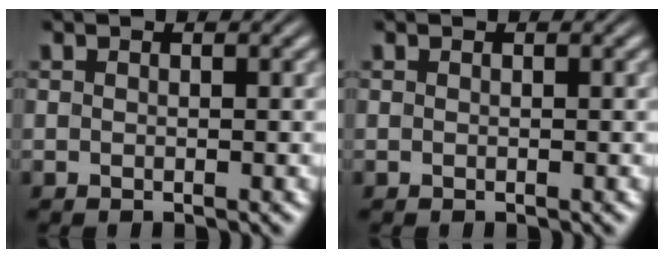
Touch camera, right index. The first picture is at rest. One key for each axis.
{"total": 0.0}